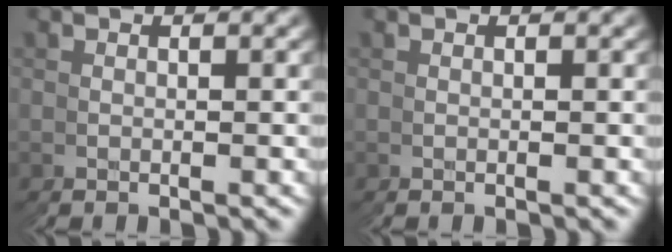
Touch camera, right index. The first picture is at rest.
{"total": 0.0}